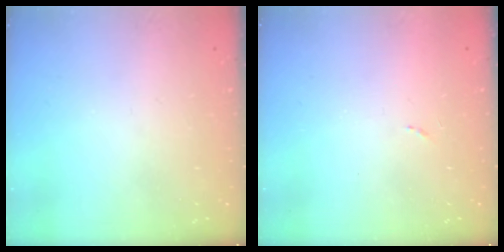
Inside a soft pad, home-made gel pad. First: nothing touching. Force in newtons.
{"total": 4.2, "press": 4.1, "slide": 0.7}